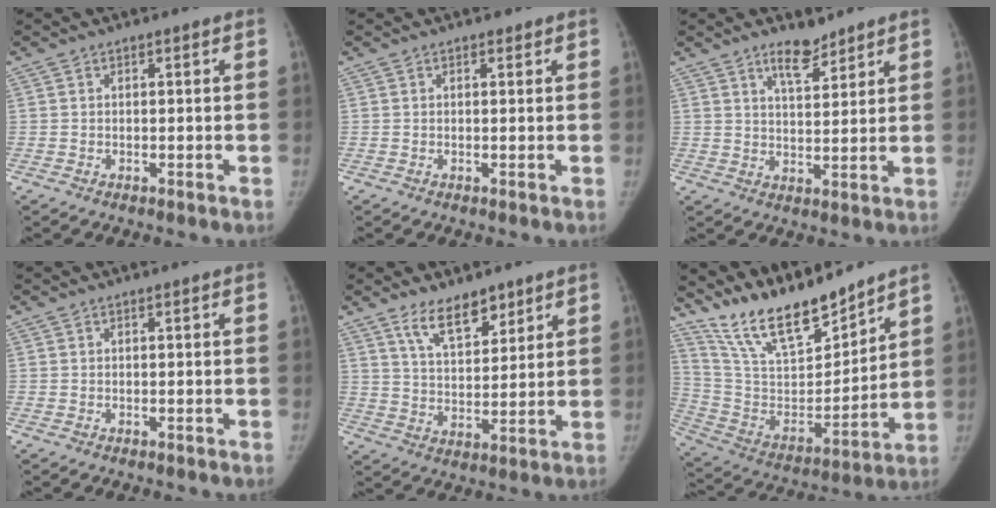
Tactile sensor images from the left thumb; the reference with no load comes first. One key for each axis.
{"total": 0.8, "fx": 0.6, "fy": 0.5, "fz": 0.3, "tx": 0.000, "ty": -0.003, "tz": 0.005}
{"total": 5.8, "fx": 4.5, "fy": 2.1, "fz": 3.0, "tx": -0.031, "ty": -0.036, "tz": 0.076}
{"total": 0.0}
{"total": 9.2, "fx": 6.4, "fy": 4.3, "fz": 5.0, "tx": -0.055, "ty": -0.046, "tz": 0.117}
{"total": 18.9, "fx": 16.5, "fy": 4.8, "fz": 7.9, "tx": -0.108, "ty": -0.100, "tz": 0.309}